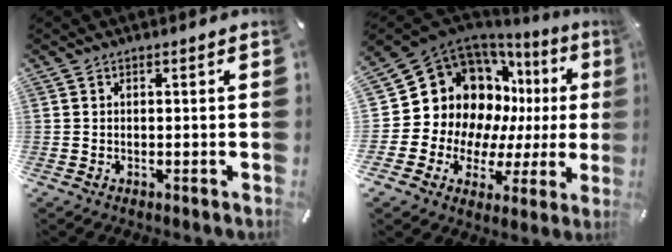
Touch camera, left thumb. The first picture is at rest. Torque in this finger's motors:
{"motor_torque": [2.47, 2.54, 1.66, -0.18, 0.44]}